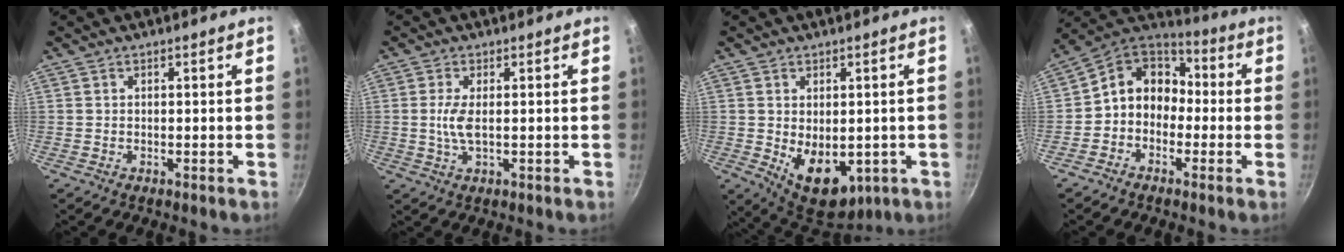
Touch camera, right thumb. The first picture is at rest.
{"total": 3.7, "force": [0.1, 1.2, 3.5], "torque": [-0.084, -0.002, 0.002]}
{"total": 11.2, "force": [-1.6, 7.2, 8.4], "torque": [-0.098, -0.017, -0.001]}
{"total": 10.7, "force": [-1.4, 8.8, 5.8], "torque": [-0.062, 0.047, -0.053]}